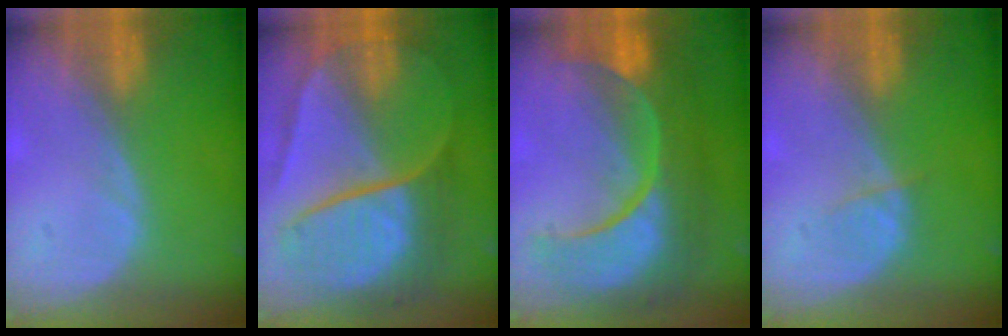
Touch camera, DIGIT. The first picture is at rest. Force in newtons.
{"total": 10.8, "press": 10.7, "slide": 1.1}
{"total": 12.5, "press": 12.4, "slide": 1.3}
{"total": 1.6, "press": 1.5, "slide": 0.2}